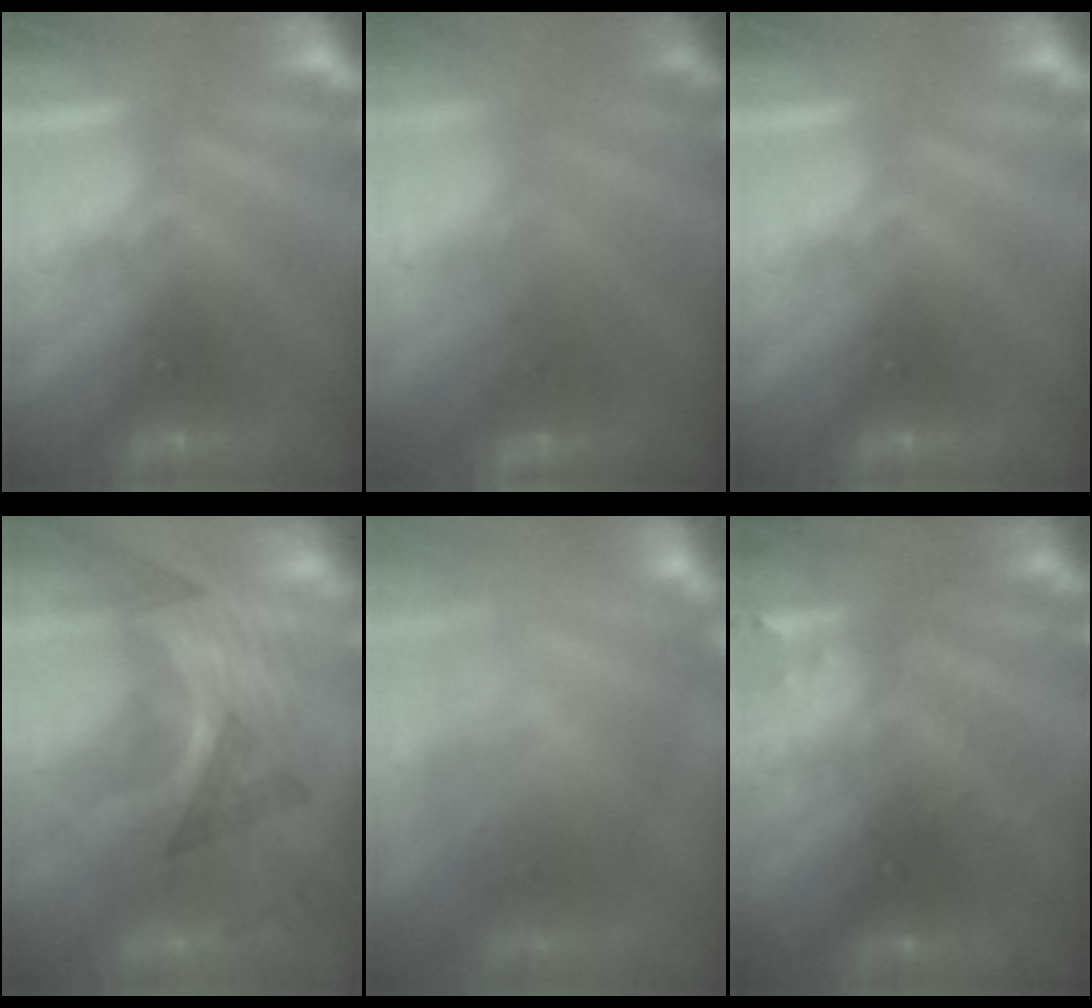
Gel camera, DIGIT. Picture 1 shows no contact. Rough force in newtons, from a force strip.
{"total": 2.5}
{"total": 0.0}
{"total": 3.0}
{"total": 6.6}
{"total": 3.0}